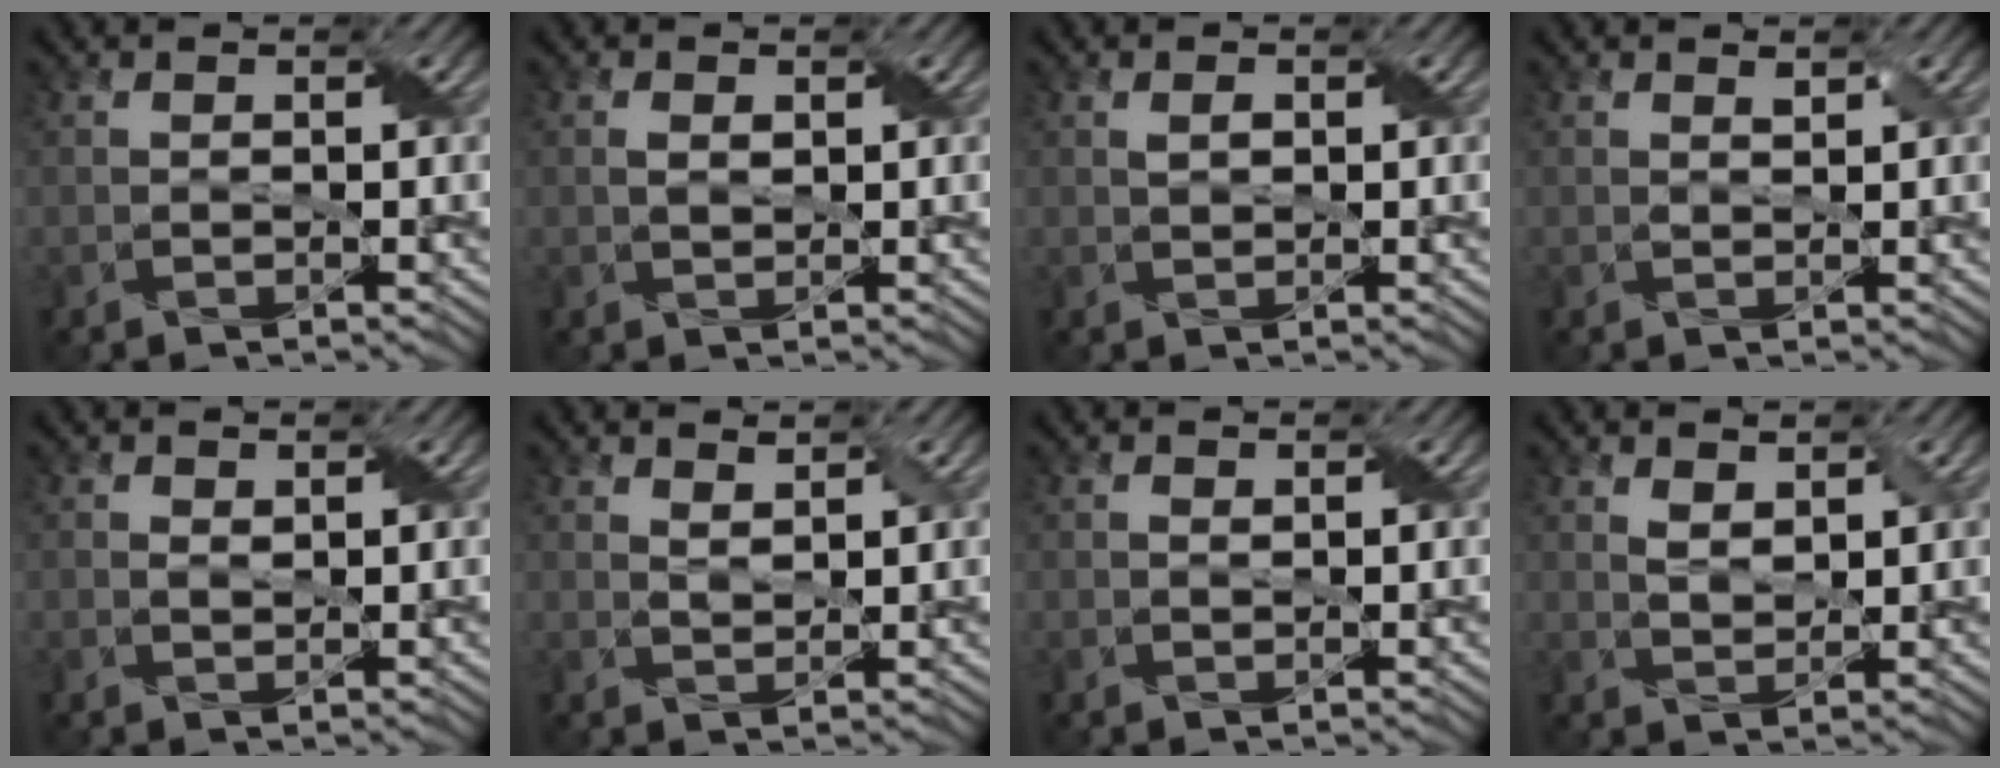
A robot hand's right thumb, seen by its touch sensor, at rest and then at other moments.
{"total": 1.3, "force": [0.4, 0.8, 1.0], "torque": [-0.024, -0.001, 0.010]}
{"total": 1.3, "force": [0.3, 0.8, 1.0], "torque": [-0.021, 0.002, 0.008]}
{"total": 0.9, "force": [0.6, 0.4, 0.5], "torque": [-0.014, -0.001, 0.013]}
{"total": 0.9, "force": [0.3, 0.6, 0.6], "torque": [-0.016, -0.001, 0.010]}
{"total": 1.4, "force": [1.1, 0.4, 0.7], "torque": [-0.022, -0.002, 0.025]}
{"total": 0.5, "force": [0.2, 0.3, 0.4], "torque": [-0.008, 0.000, 0.003]}
{"total": 2.2, "force": [1.3, 1.1, 1.4], "torque": [-0.034, -0.002, 0.029]}